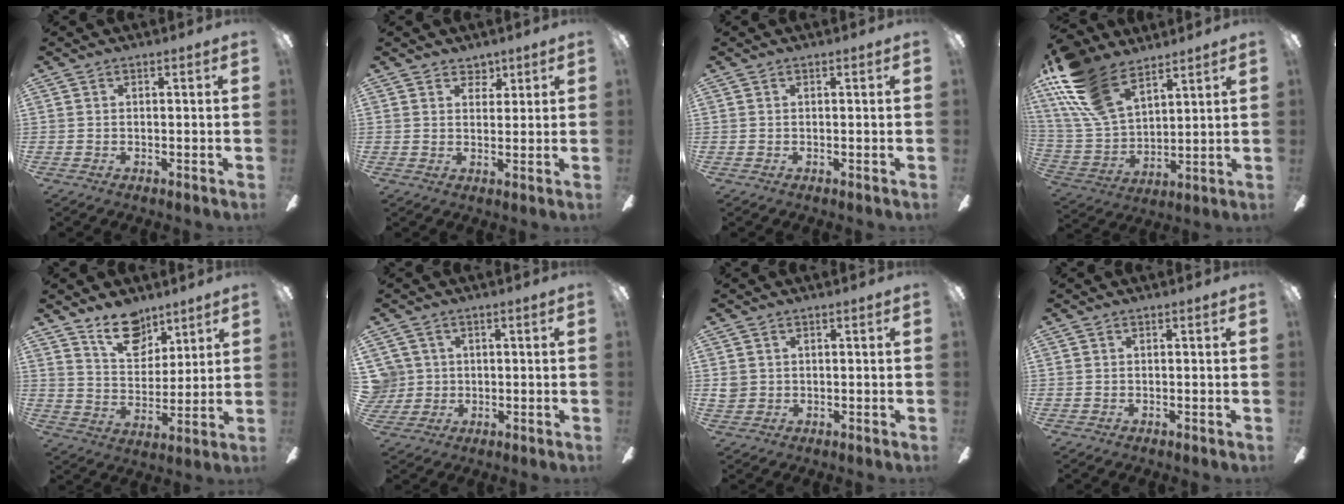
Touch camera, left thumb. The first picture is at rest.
{"total": 3.9, "force": [2.9, 2.5, 0.8], "torque": [-0.001, -0.013, 0.049]}
{"total": 0.0}
{"total": 20.0, "force": [12.4, 10.2, 11.9], "torque": [-0.264, -0.049, 0.233]}
{"total": 12.4, "force": [8.8, 7.1, 5.2], "torque": [-0.066, -0.050, 0.161]}
{"total": 5.0, "force": [1.0, 4.9, 0.6], "torque": [-0.029, 0.008, 0.019]}
{"total": 2.4, "force": [0.5, 2.3, 0.6], "torque": [-0.015, 0.006, 0.010]}
{"total": 0.0}